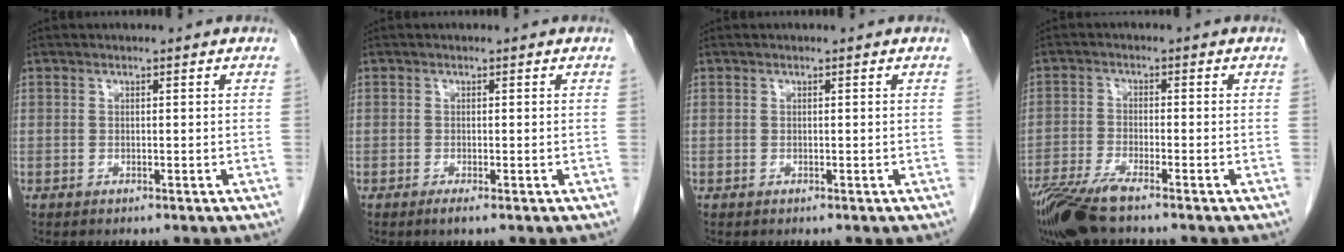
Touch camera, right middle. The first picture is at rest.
{"total": 0.6, "force": [-0.3, -0.2, 0.4], "torque": [-0.009, -0.002, -0.008]}
{"total": 0.0}
{"total": 8.3, "force": [-6.3, 0.9, 5.3], "torque": [-0.103, -0.020, -0.117]}